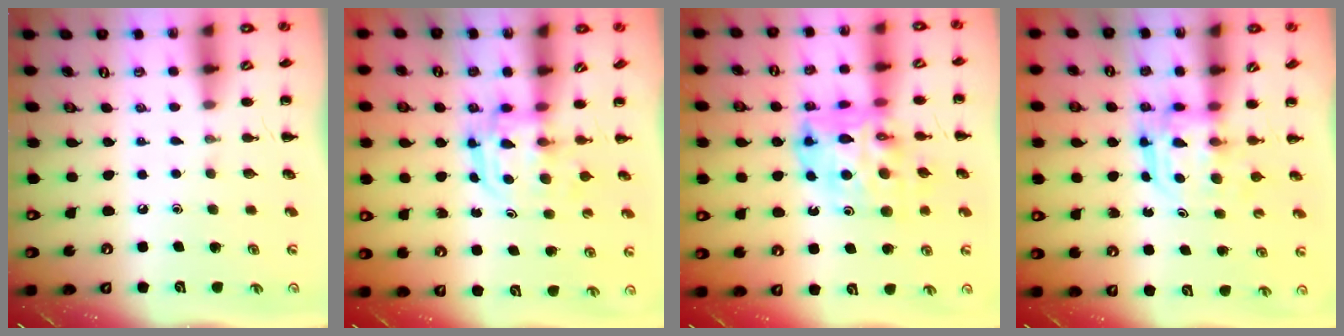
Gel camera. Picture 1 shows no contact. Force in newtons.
{"total": 2.9, "press": 2.9, "slide": 0.3}
{"total": 14.7, "press": 14.1, "slide": 4.3}
{"total": 3.2, "press": 3.2, "slide": 0.2}